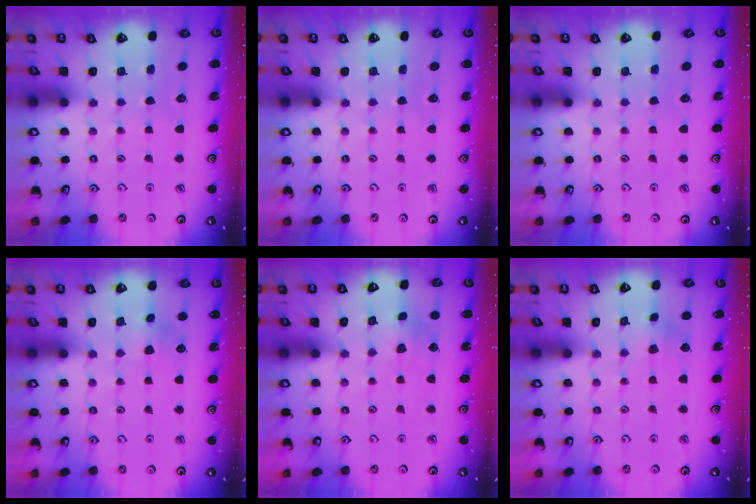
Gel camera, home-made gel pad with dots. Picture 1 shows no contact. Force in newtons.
{"total": 0.0}
{"total": 0.0}
{"total": 4.8, "press": 4.8, "slide": 0.6}
{"total": 3.3, "press": 3.3, "slide": 0.6}
{"total": 2.7, "press": 2.7, "slide": 0.2}